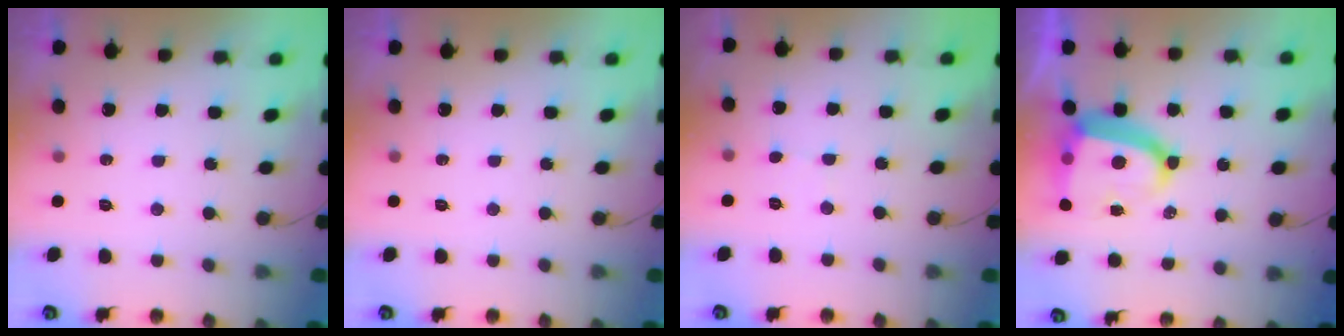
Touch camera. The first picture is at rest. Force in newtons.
{"total": 0.0}
{"total": 2.1, "press": 2.1, "slide": 0.2}
{"total": 14.8, "press": 14.7, "slide": 1.9}